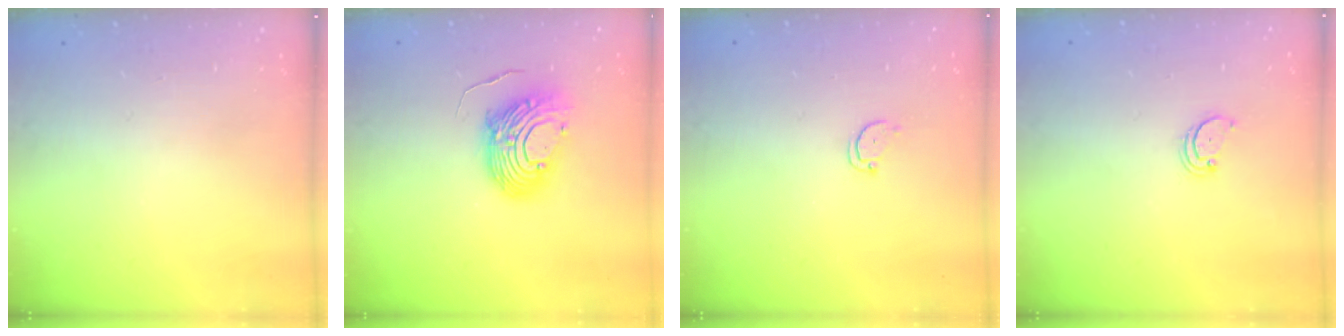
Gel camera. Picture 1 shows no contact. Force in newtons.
{"total": 12.2, "press": 12.1, "slide": 0.9}
{"total": 2.0, "press": 2.0, "slide": 0.2}
{"total": 2.4, "press": 2.3, "slide": 0.5}